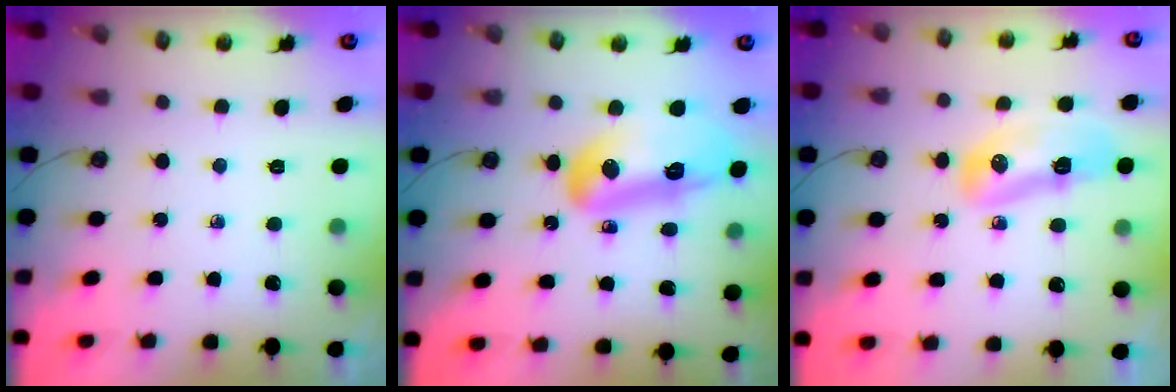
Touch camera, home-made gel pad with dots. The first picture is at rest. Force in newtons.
{"total": 15.7, "press": 15.6, "slide": 1.8}
{"total": 12.7, "press": 12.6, "slide": 1.5}